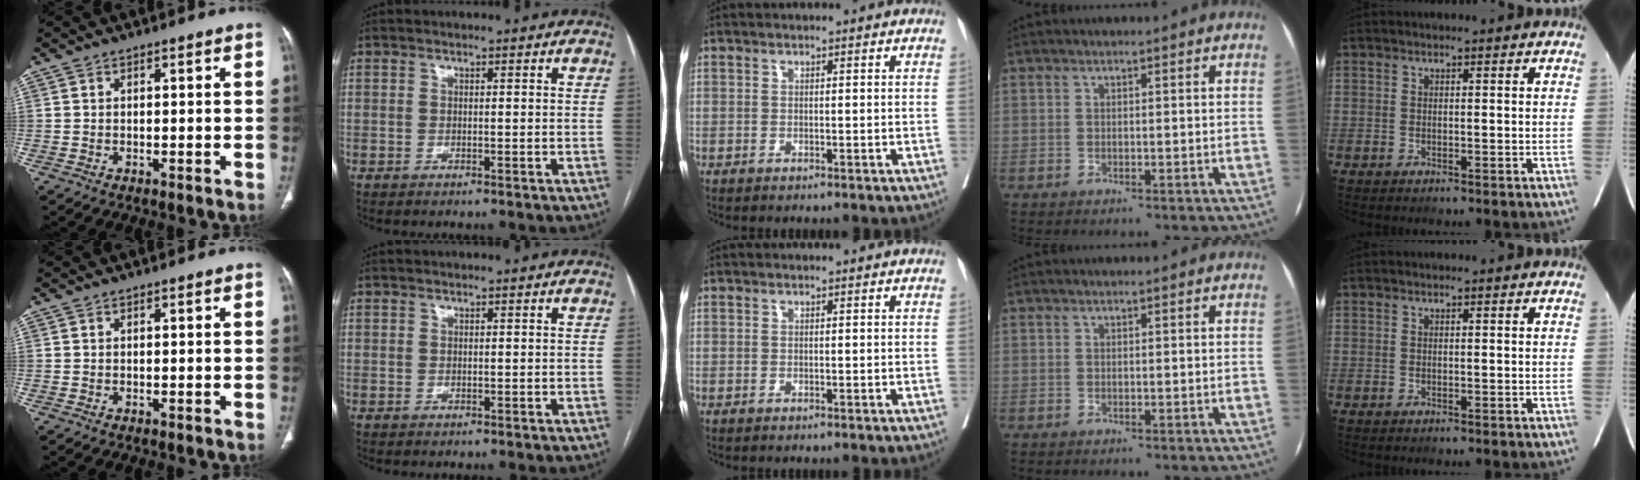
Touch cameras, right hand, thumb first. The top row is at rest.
{}